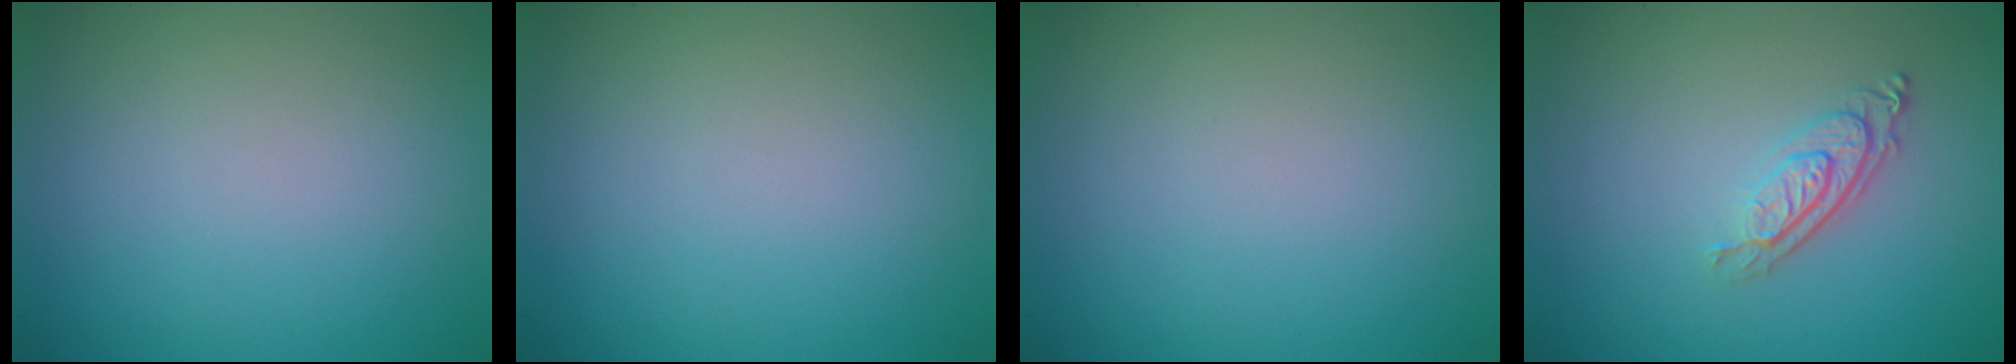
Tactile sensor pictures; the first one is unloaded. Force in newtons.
{"total": 0.0}
{"total": 0.0}
{"total": 2.9, "press": 2.0, "slide": 2.0}